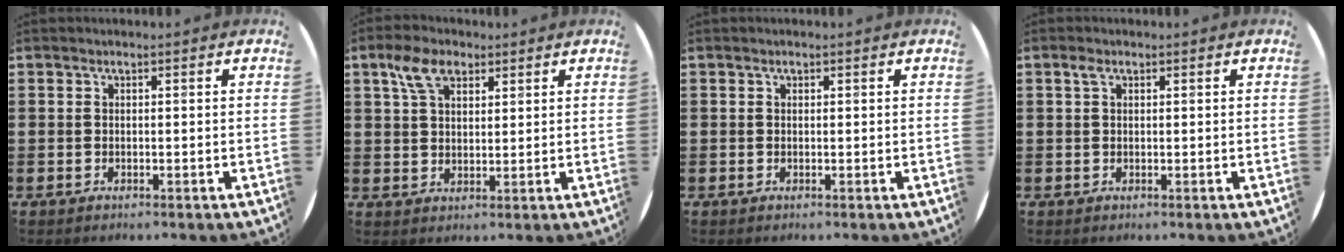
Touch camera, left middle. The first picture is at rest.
{"total": 5.4, "force": [3.3, 3.0, 3.0], "torque": [-0.061, 0.008, 0.059]}
{"total": 0.0}
{"total": 1.2, "force": [0.6, 0.7, 0.7], "torque": [-0.017, 0.006, 0.011]}